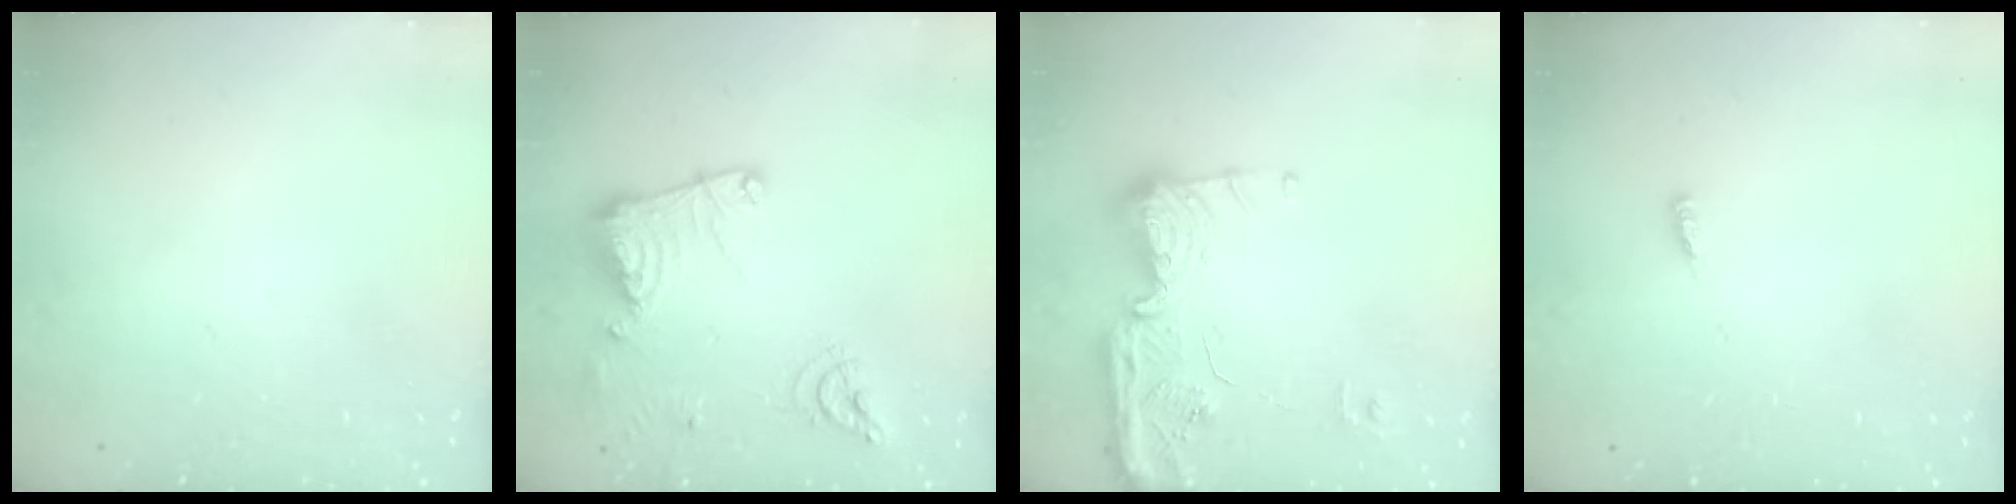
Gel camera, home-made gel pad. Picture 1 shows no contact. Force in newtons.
{"total": 15.2, "press": 15.1, "slide": 1.8}
{"total": 15.0, "press": 14.9, "slide": 0.8}
{"total": 2.6, "press": 2.6, "slide": 0.3}